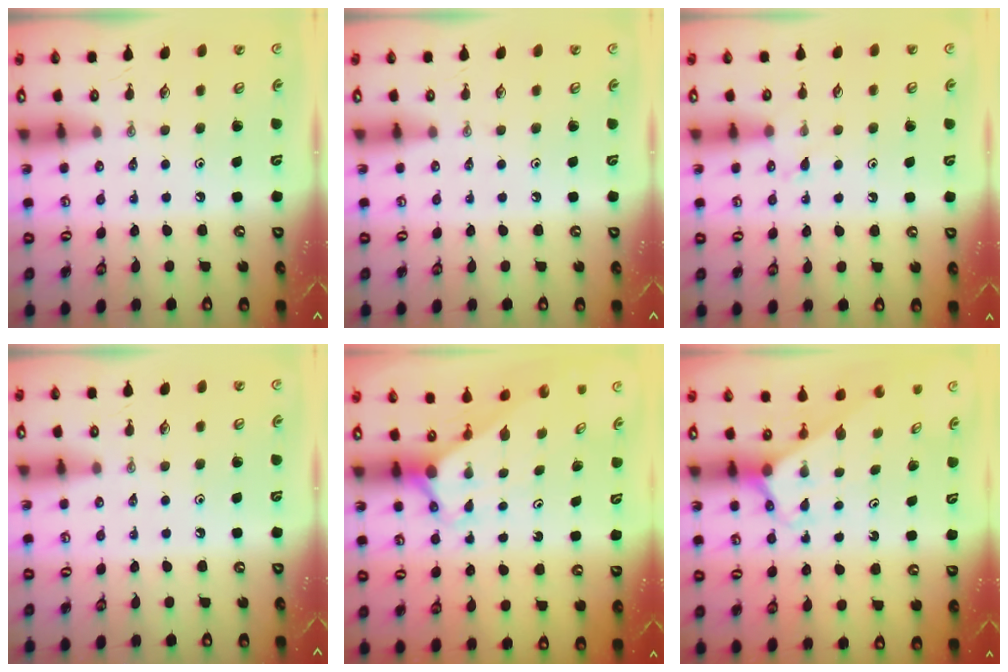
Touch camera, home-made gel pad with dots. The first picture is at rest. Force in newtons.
{"total": 0.0}
{"total": 4.5, "press": 4.5, "slide": 0.4}
{"total": 0.0}
{"total": 2.8, "press": 2.8, "slide": 0.0}
{"total": 2.6, "press": 2.6, "slide": 0.2}